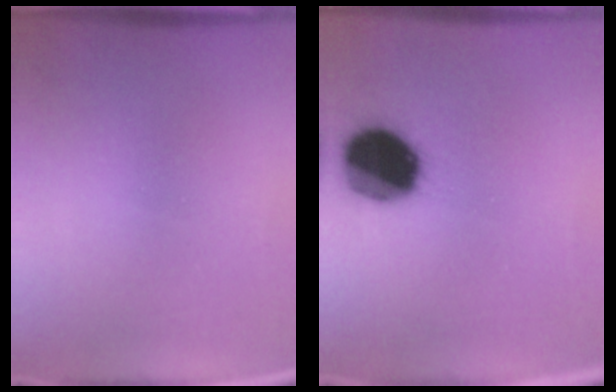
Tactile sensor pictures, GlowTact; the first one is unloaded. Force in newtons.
{"total": 18.6}